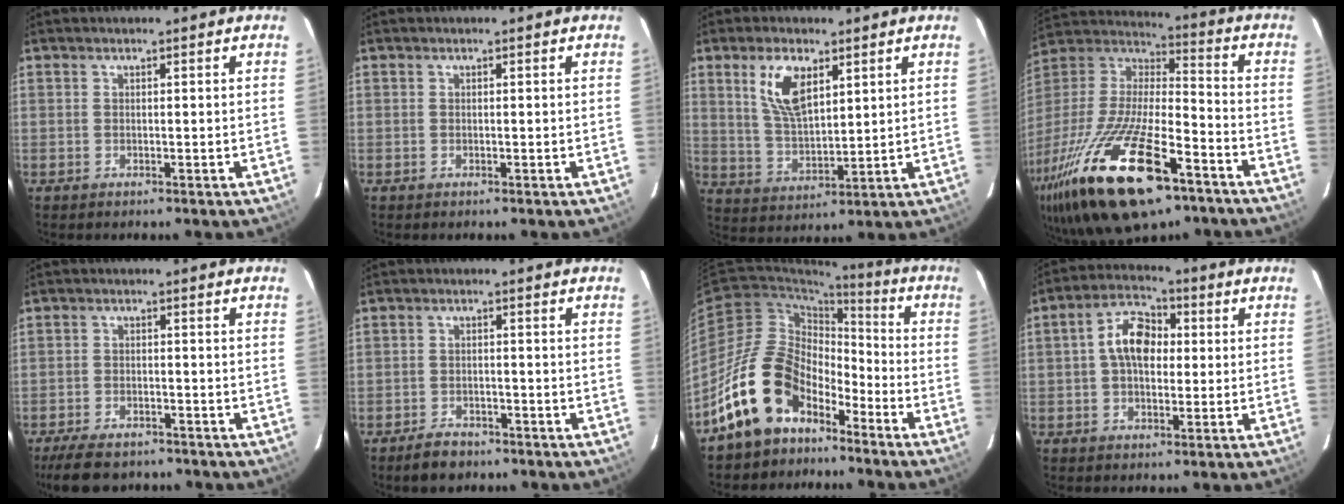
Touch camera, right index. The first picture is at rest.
{"total": 0.0}
{"total": 9.5, "force": [4.5, 4.4, 7.2], "torque": [-0.137, 0.004, 0.096]}
{"total": 31.6, "force": [-18.4, 10.9, 23.2], "torque": [-0.460, -0.061, -0.313]}
{"total": 9.2, "force": [-7.6, 3.4, 3.9], "torque": [-0.099, -0.012, -0.125]}
{"total": 4.4, "force": [-3.6, 2.2, 1.4], "torque": [-0.037, 0.007, -0.054]}
{"total": 15.3, "force": [-10.2, 9.1, 7.0], "torque": [-0.136, 0.022, -0.172]}
{"total": 8.6, "force": [0.7, 5.5, 6.5], "torque": [-0.121, 0.027, 0.009]}